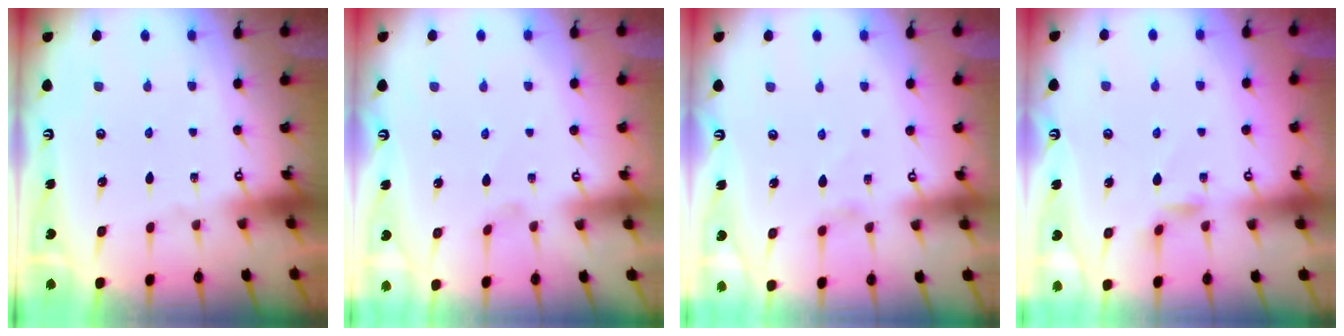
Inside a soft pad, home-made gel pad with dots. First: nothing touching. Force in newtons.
{"total": 0.0}
{"total": 0.7, "press": 0.6, "slide": 0.3}
{"total": 3.1, "press": 3.1, "slide": 0.5}